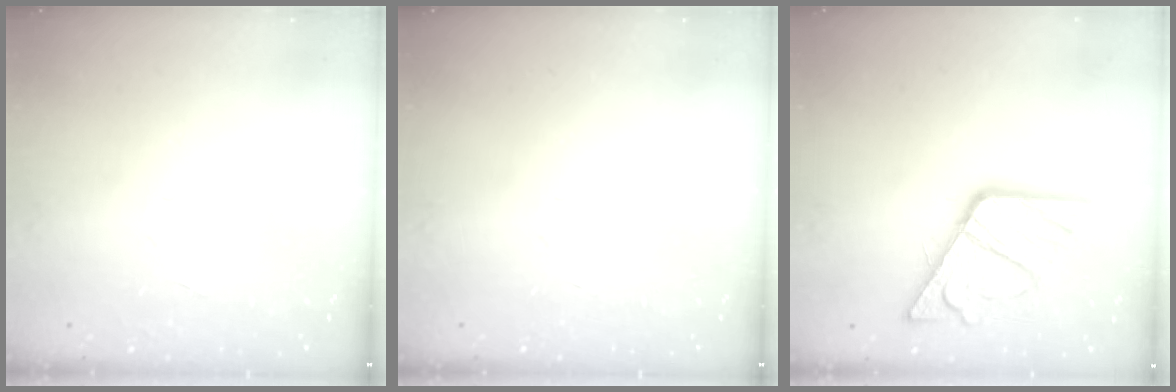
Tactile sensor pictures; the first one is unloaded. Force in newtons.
{"total": 0.0}
{"total": 17.5, "press": 17.4, "slide": 2.1}